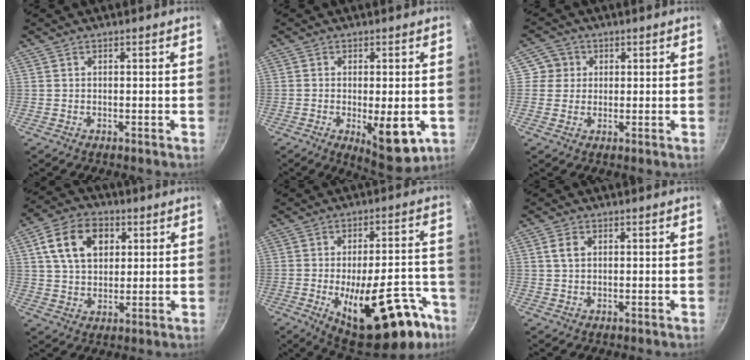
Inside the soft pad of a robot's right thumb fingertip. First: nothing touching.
{"total": 9.8, "force": [-2.3, 3.7, 8.8], "torque": [-0.109, -0.005, -0.020]}
{"total": 1.0, "force": [0.2, 1.0, 0.2], "torque": [0.002, 0.000, -0.001]}
{"total": 12.2, "force": [3.9, 8.6, 7.7], "torque": [-0.116, 0.005, 0.060]}
{"total": 24.1, "force": [-11.2, 10.1, 18.8], "torque": [-0.198, 0.042, -0.144]}
{"total": 1.2, "force": [0.3, 0.9, 0.8], "torque": [-0.013, 0.003, 0.005]}